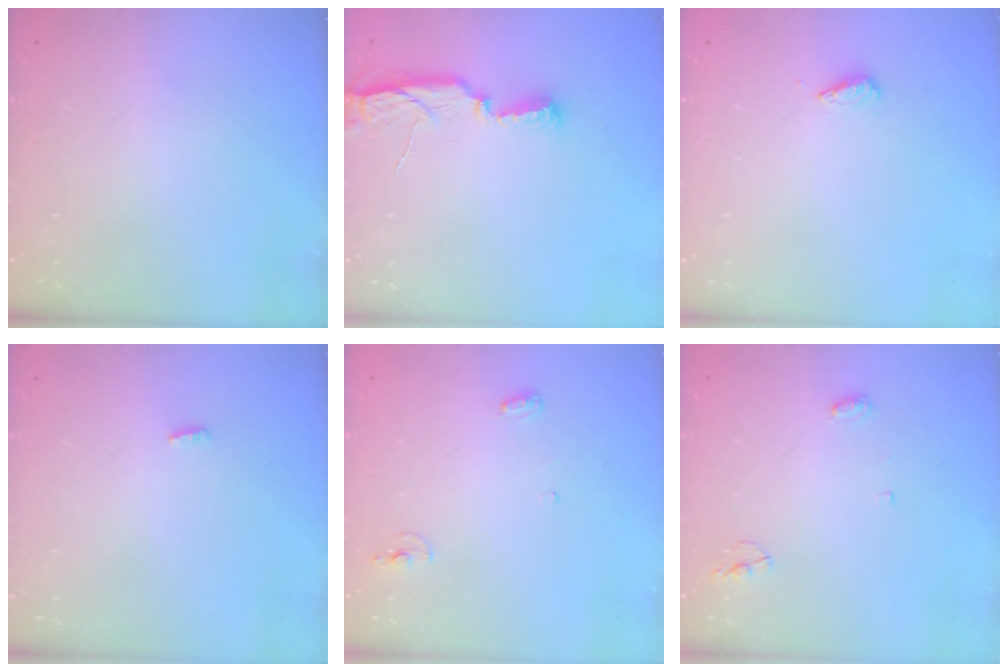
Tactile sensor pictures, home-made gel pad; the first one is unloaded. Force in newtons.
{"total": 9.5, "press": 8.0, "slide": 5.2}
{"total": 2.9, "press": 2.9, "slide": 0.4}
{"total": 2.3, "press": 2.1, "slide": 0.8}
{"total": 5.4, "press": 5.2, "slide": 1.4}
{"total": 4.0, "press": 3.9, "slide": 0.3}